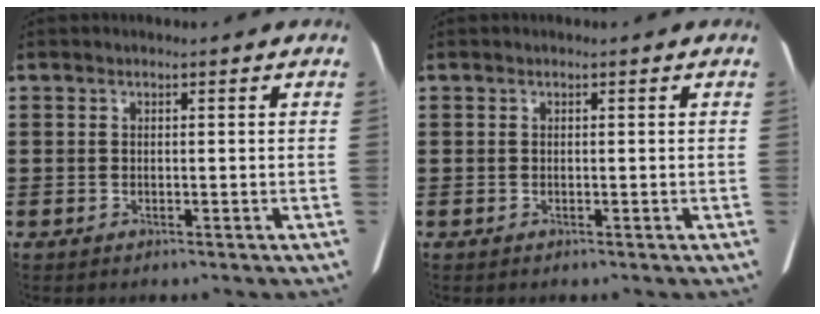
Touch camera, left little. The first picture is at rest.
{"total": 0.0}